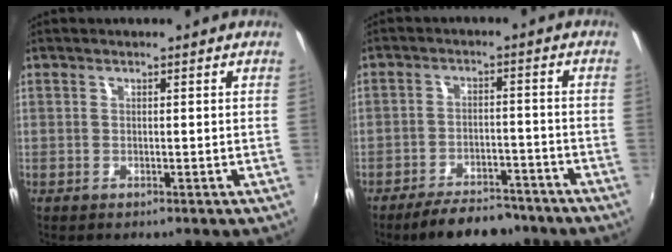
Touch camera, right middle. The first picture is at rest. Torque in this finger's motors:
{"motor_torque": [0.99, -1.14, 0.26, 0.04]}